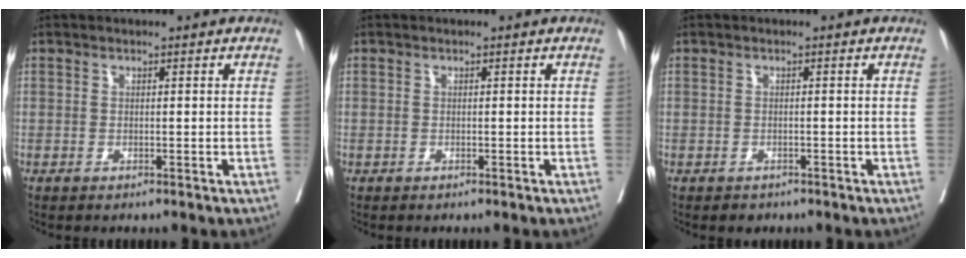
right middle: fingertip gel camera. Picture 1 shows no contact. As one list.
[{"total": 0.0}, {"total": 1.5, "force": [-1.2, 1.0, 0.2], "torque": [-0.006, 0.000, -0.016]}]